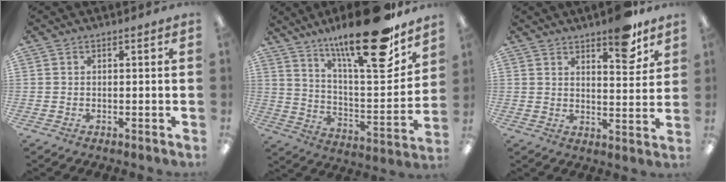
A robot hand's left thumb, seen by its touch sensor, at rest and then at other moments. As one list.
[{"total": 23.7, "force": [17.6, 5.0, 15.0], "torque": [-0.232, -0.116, 0.280]}, {"total": 8.3, "force": [6.6, 2.6, 4.4], "torque": [-0.039, -0.045, 0.107]}]